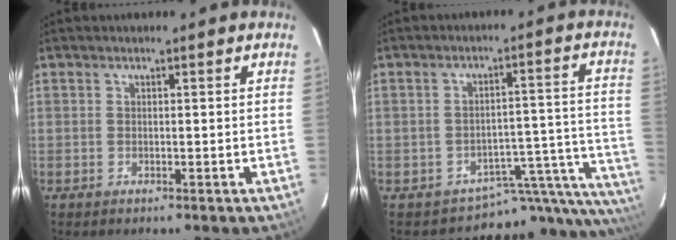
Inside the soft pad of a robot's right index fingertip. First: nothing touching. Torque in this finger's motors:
{"motor_torque": [-0.48, -0.43, -0.60, -0.21]}